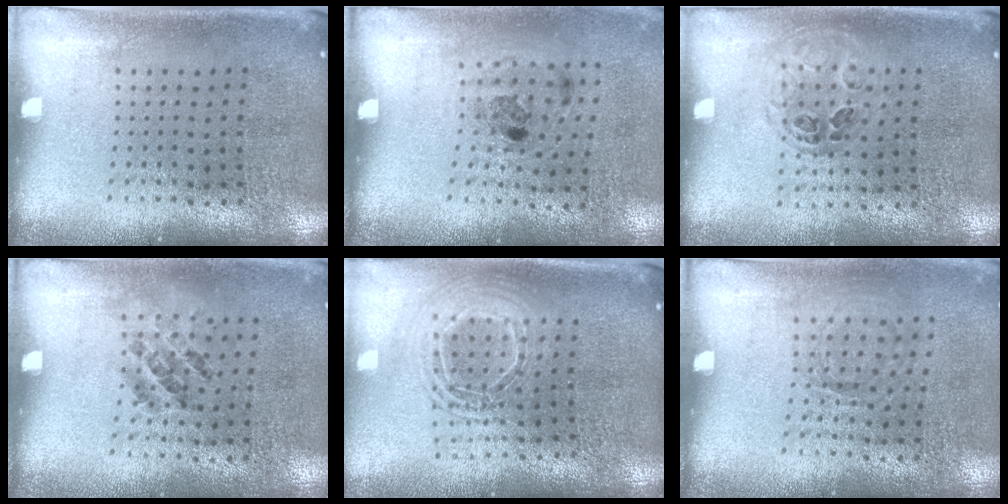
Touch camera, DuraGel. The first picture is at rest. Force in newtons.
{"total": 1.2, "press": 0.8, "slide": 0.9}
{"total": 0.9, "press": 0.9, "slide": 0.2}
{"total": 1.2, "press": 0.7, "slide": 0.9}
{"total": 2.0, "press": 1.6, "slide": 1.2}
{"total": 0.9, "press": 0.8, "slide": 0.4}